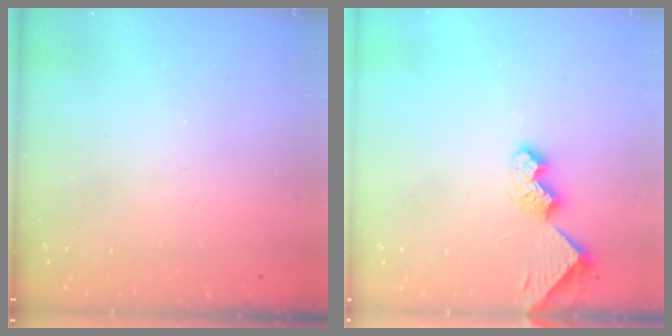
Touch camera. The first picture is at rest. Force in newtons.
{"total": 8.3, "press": 8.3, "slide": 1.1}